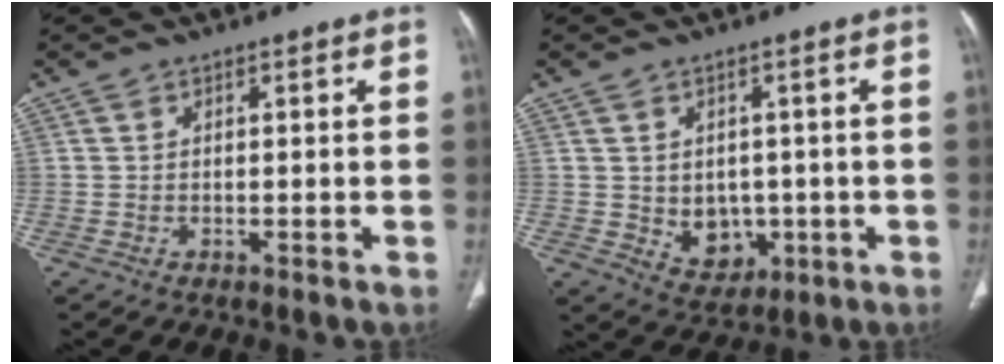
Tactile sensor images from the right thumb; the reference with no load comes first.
{"total": 6.9, "force": [-0.7, 5.6, 4.0], "torque": [-0.029, -0.004, 0.011]}